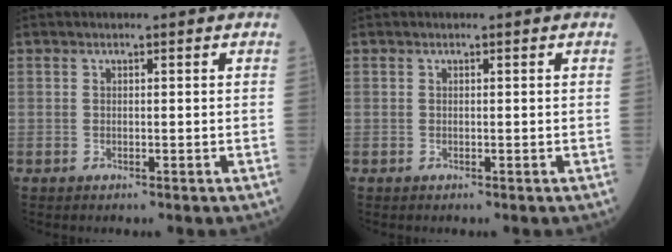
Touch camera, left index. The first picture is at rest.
{"total": 0.0}